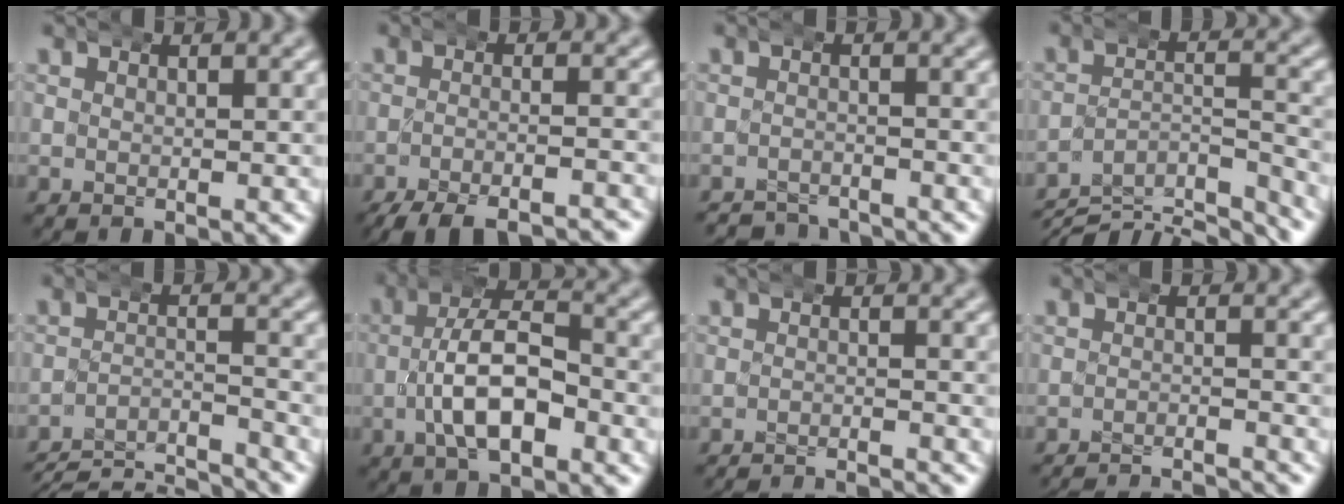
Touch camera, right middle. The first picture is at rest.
{"total": 6.4, "force": [-5.6, 1.4, 2.6], "torque": [-0.045, -0.017, -0.083]}
{"total": 4.1, "force": [-4.0, 0.8, 0.0], "torque": [0.000, -0.014, -0.066]}
{"total": 7.9, "force": [-6.5, 3.3, 3.1], "torque": [-0.039, -0.016, -0.107]}
{"total": 10.5, "force": [-9.8, 2.9, 2.5], "torque": [-0.039, -0.037, -0.151]}
{"total": 6.6, "force": [-1.9, 3.5, 5.3], "torque": [-0.081, 0.000, -0.035]}
{"total": 5.0, "force": [-4.9, 0.7, 0.7], "torque": [-0.006, -0.008, -0.078]}
{"total": 8.0, "force": [-7.8, 1.4, 1.0], "torque": [-0.002, -0.015, -0.125]}